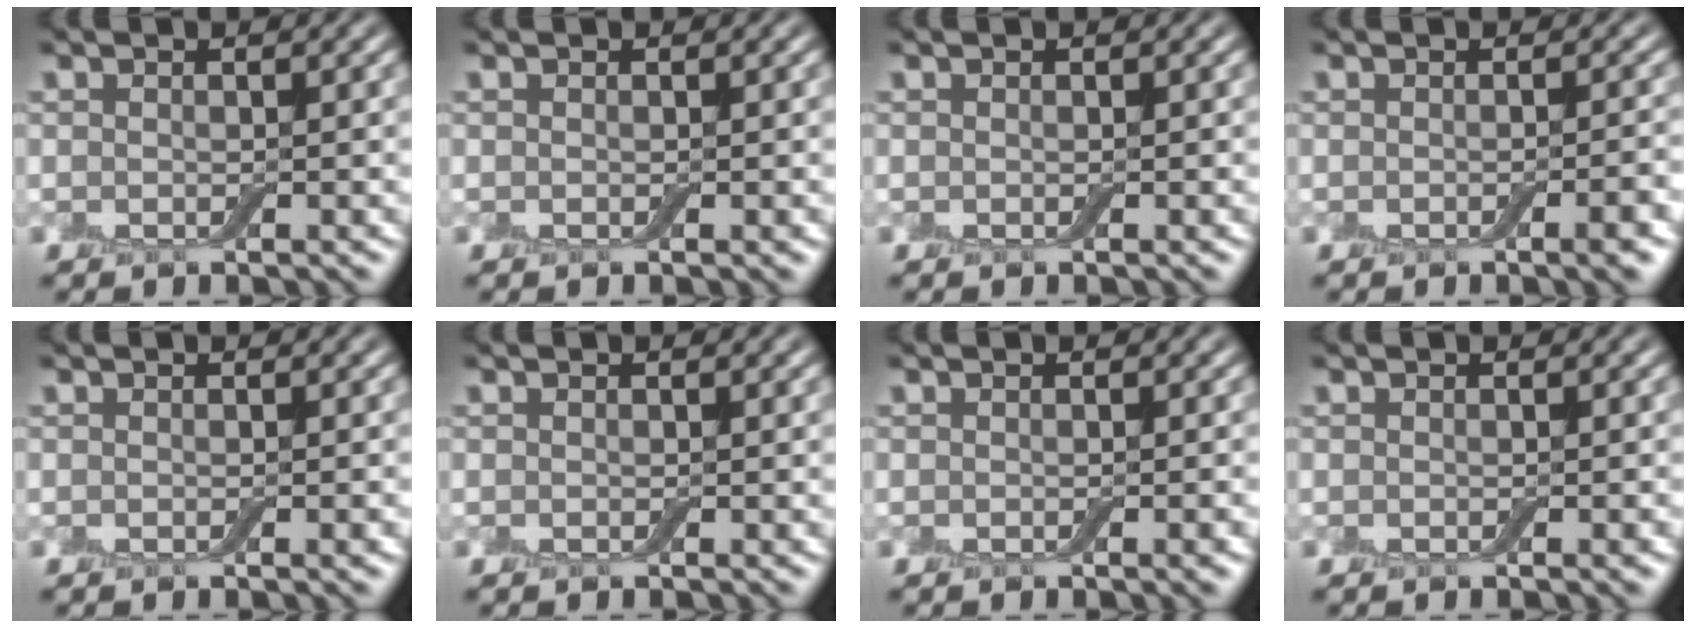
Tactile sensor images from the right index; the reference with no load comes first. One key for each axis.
{"total": 0.0}
{"total": 0.0}
{"total": 2.1, "fx": -0.8, "fy": 0.5, "fz": 1.9, "tx": -0.018, "ty": 0.003, "tz": -0.012}
{"total": 0.7, "fx": -0.2, "fy": 0.1, "fz": 0.7, "tx": -0.008, "ty": -0.001, "tz": -0.002}
{"total": 0.0}
{"total": 1.0, "fx": -0.3, "fy": 0.1, "fz": 0.9, "tx": -0.010, "ty": -0.001, "tz": -0.004}
{"total": 0.7, "fx": -0.2, "fy": 0.1, "fz": 0.6, "tx": -0.008, "ty": -0.001, "tz": -0.002}